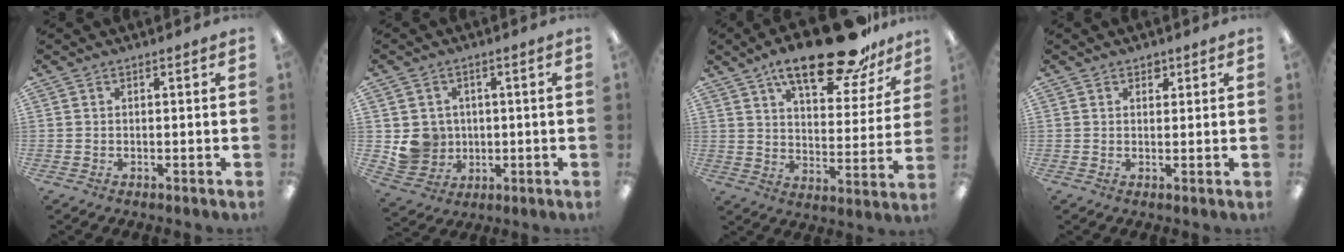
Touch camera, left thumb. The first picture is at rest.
{"total": 7.4, "force": [0.8, 7.2, 1.1], "torque": [-0.026, 0.001, 0.025]}
{"total": 21.0, "force": [15.1, 7.2, 12.7], "torque": [-0.196, -0.085, 0.250]}
{"total": 1.9, "force": [1.3, 1.3, 0.7], "torque": [0.001, -0.004, 0.019]}